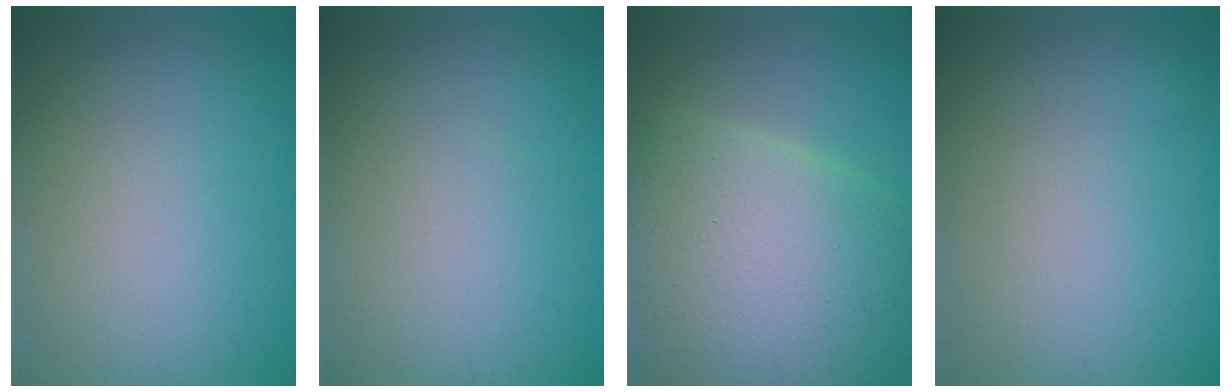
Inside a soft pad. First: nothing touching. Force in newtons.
{"total": 0.0}
{"total": 12.0, "press": 12.0, "slide": 0.2}
{"total": 0.0}